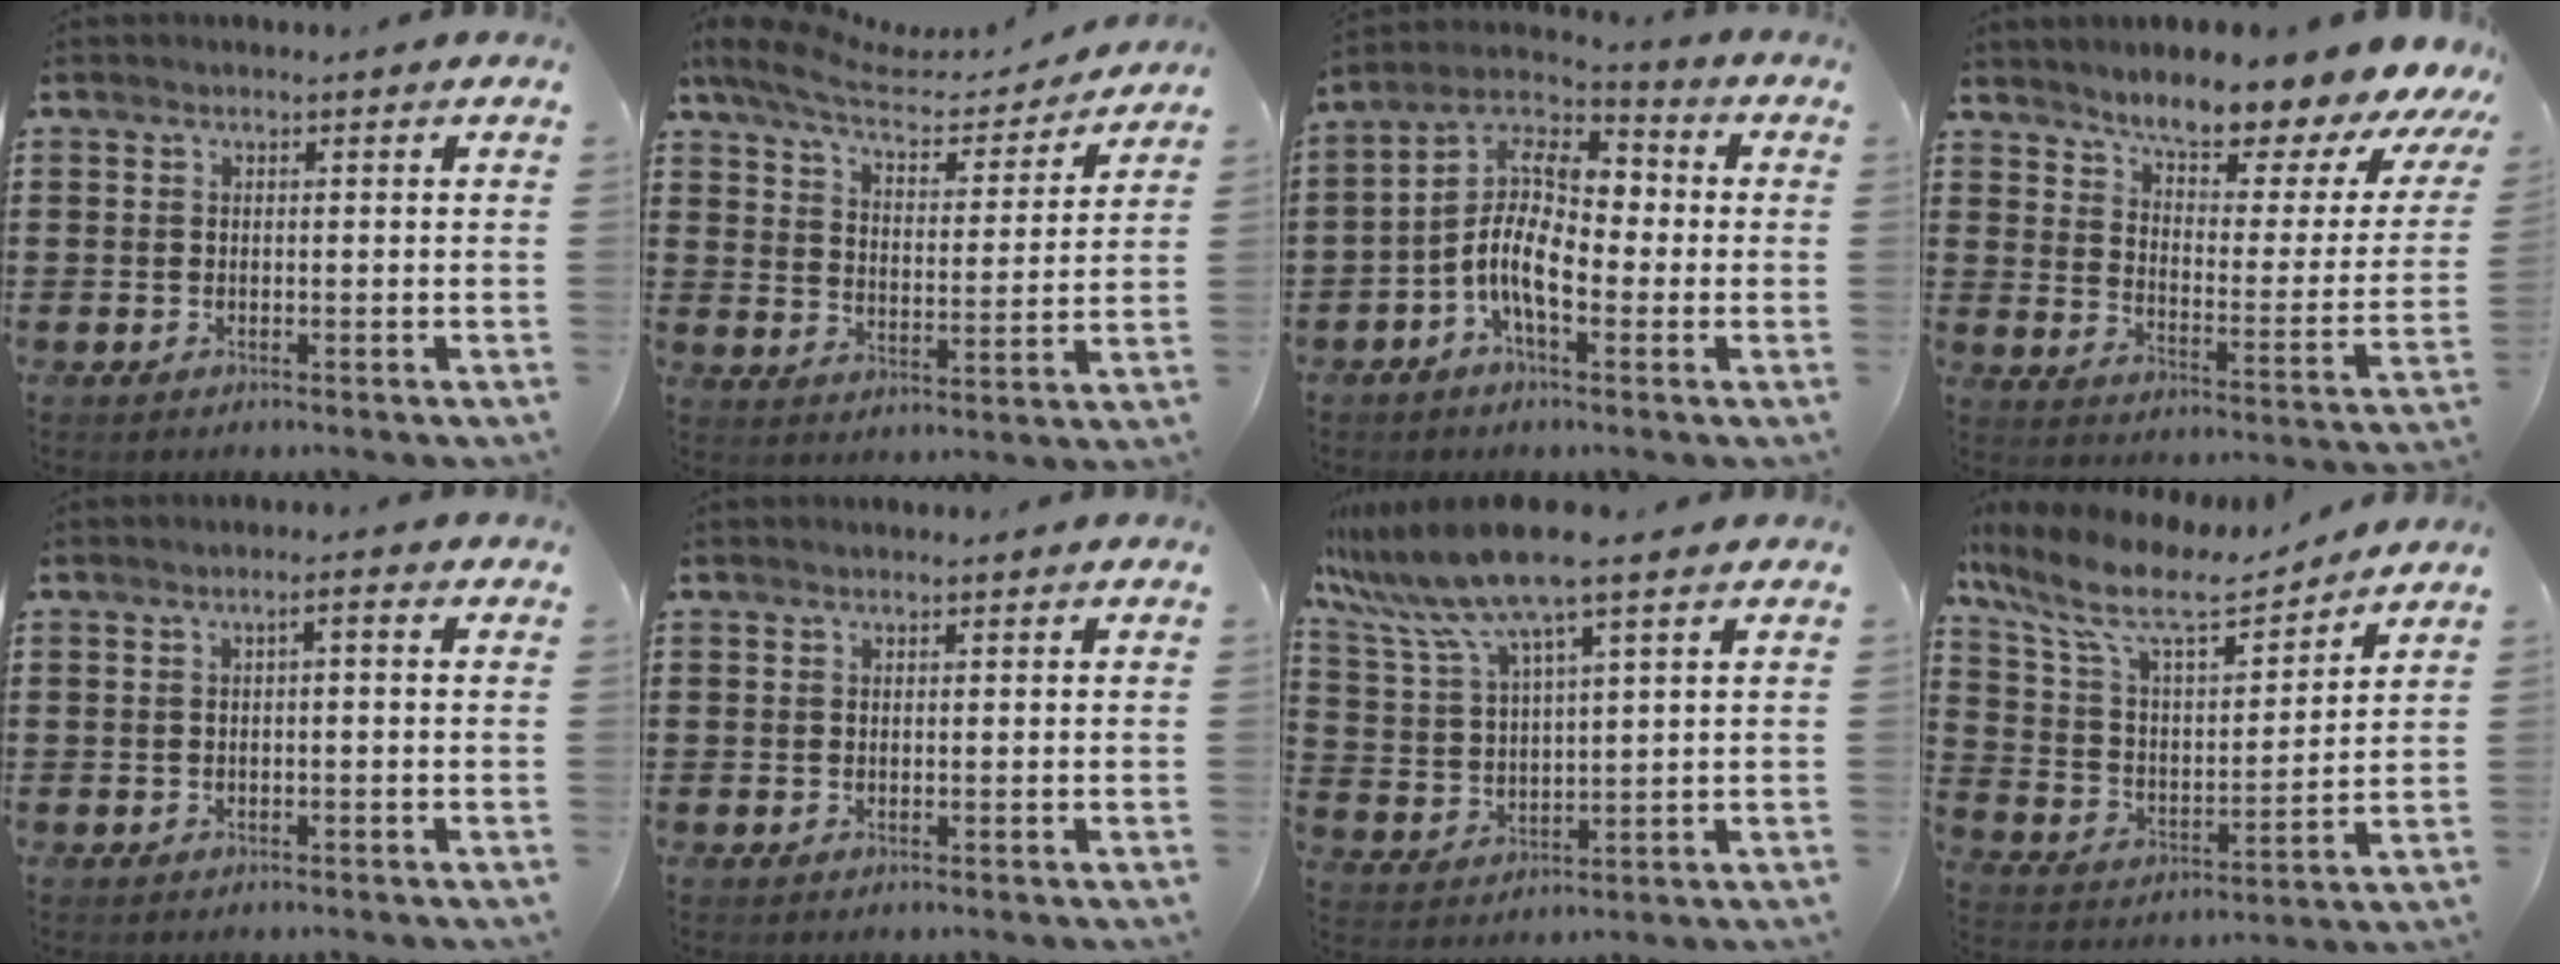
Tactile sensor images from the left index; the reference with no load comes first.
{"total": 7.3, "force": [6.0, 2.1, 3.5], "torque": [-0.090, -0.030, 0.100]}
{"total": 10.3, "force": [-2.0, 4.6, 9.0], "torque": [-0.210, -0.017, -0.051]}
{"total": 8.2, "force": [7.2, 1.2, 3.9], "torque": [-0.076, -0.061, 0.114]}
{"total": 1.4, "force": [-0.4, 0.1, 1.4], "torque": [-0.022, 0.000, -0.009]}
{"total": 0.0}
{"total": 10.3, "force": [7.8, 0.6, 6.6], "torque": [-0.167, -0.035, 0.133]}
{"total": 10.5, "force": [8.2, 2.6, 6.0], "torque": [-0.148, -0.041, 0.140]}